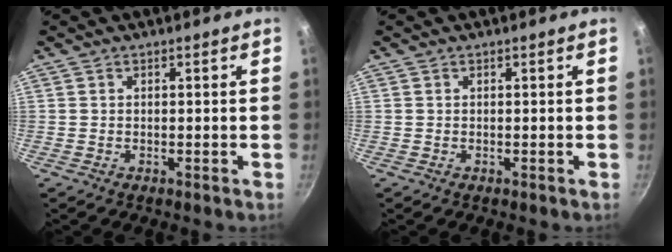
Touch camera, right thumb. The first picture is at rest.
{"total": 0.0}